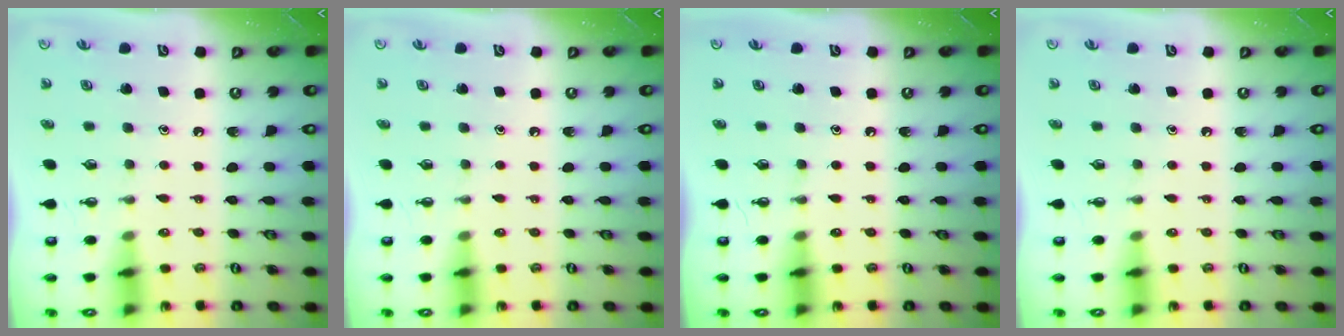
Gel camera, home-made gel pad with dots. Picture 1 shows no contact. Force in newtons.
{"total": 0.0}
{"total": 0.0}
{"total": 0.0}